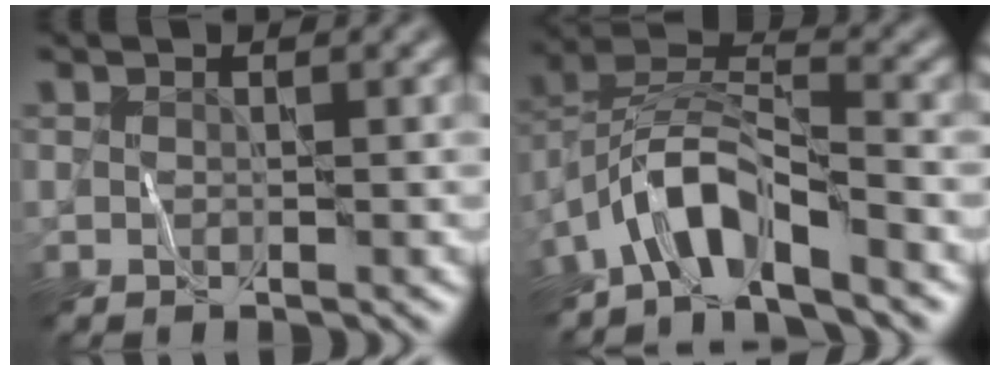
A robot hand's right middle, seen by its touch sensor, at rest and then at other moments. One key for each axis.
{"total": 5.9, "fx": -4.3, "fy": 1.5, "fz": 3.9, "tx": -0.068, "ty": 0.007, "tz": -0.091}